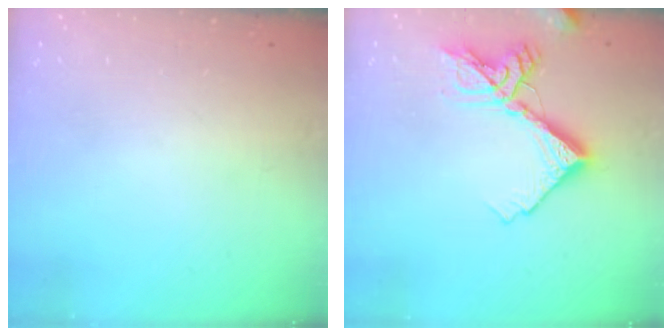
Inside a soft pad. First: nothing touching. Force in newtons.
{"total": 13.7, "press": 13.6, "slide": 1.5}